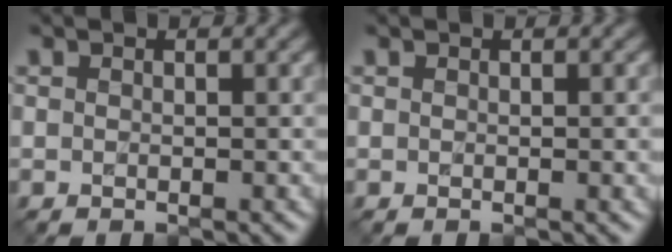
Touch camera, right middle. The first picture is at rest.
{"total": 0.9, "force": [0.0, 0.2, 0.8], "torque": [-0.009, -0.001, 0.000]}